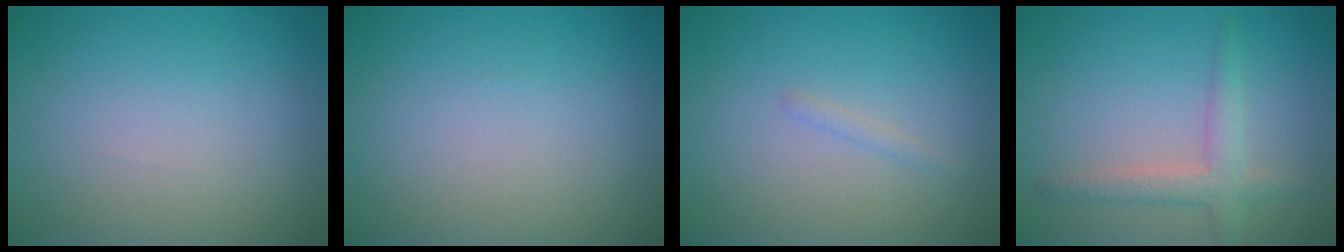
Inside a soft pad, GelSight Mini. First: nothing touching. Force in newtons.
{"total": 0.0}
{"total": 0.6, "press": 0.6, "slide": 0.0}
{"total": 2.9, "press": 2.8, "slide": 0.1}